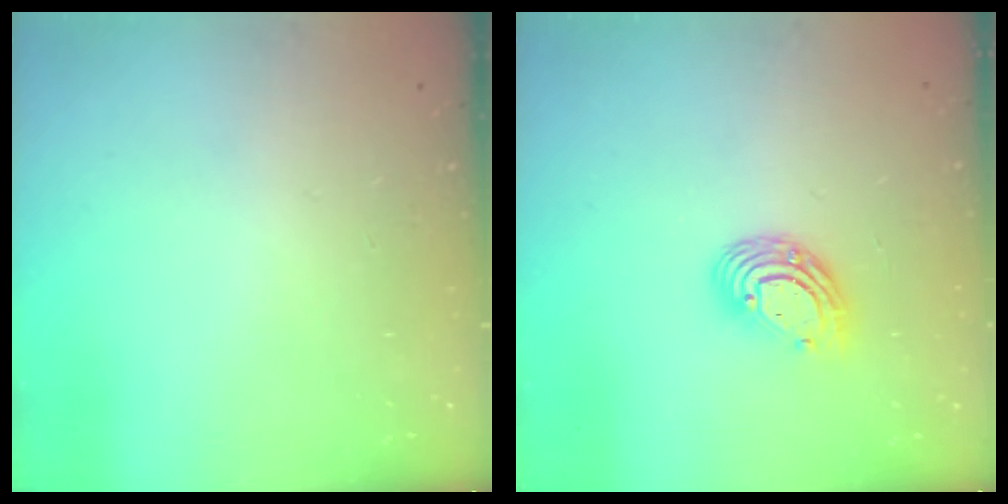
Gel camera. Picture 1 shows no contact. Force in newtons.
{"total": 9.5, "press": 9.4, "slide": 1.7}